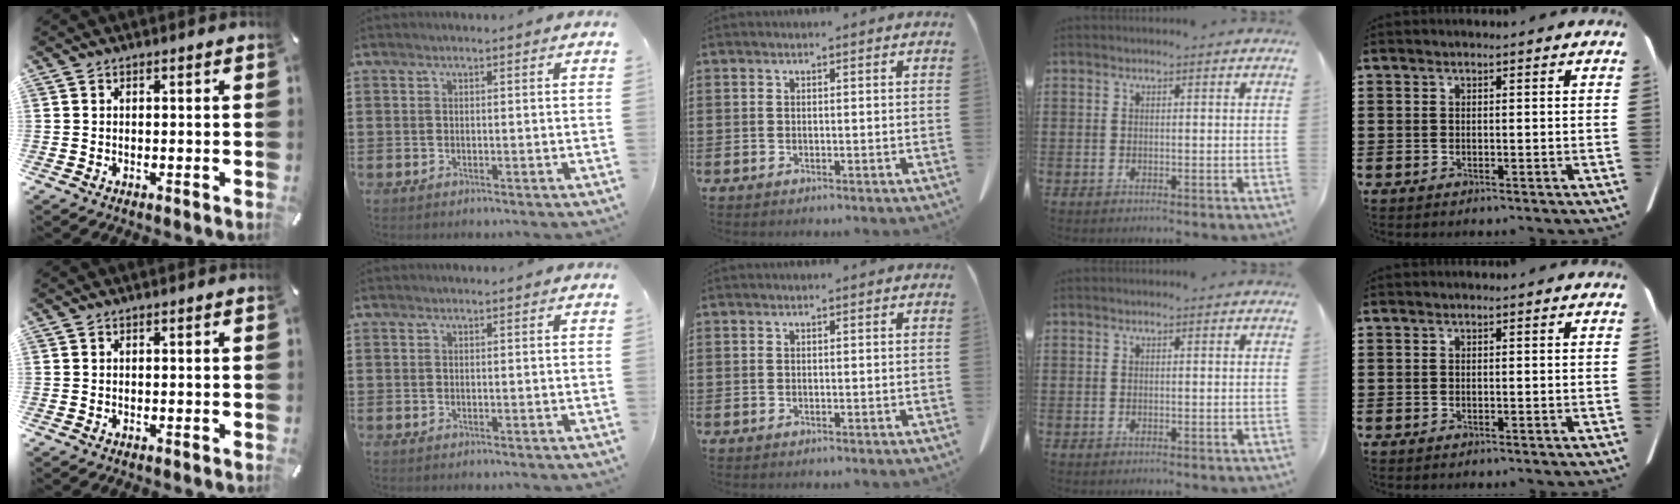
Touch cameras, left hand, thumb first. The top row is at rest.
{}